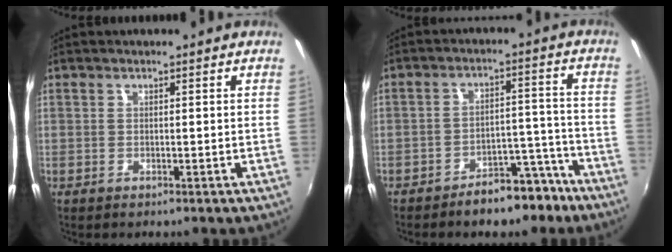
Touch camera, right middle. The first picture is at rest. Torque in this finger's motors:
{"motor_torque": [0.93, -1.21, 0.03, 0.04]}